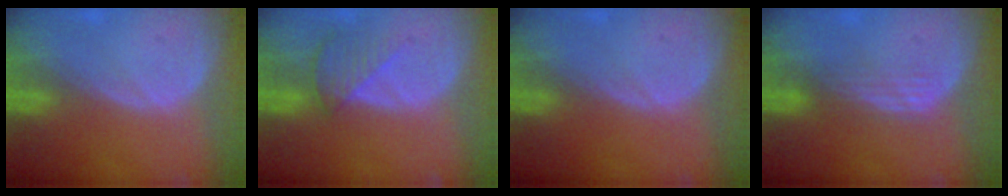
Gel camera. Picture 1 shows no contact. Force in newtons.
{"total": 4.2, "press": 3.9, "slide": 1.6}
{"total": 0.0}
{"total": 2.9, "press": 2.5, "slide": 1.5}